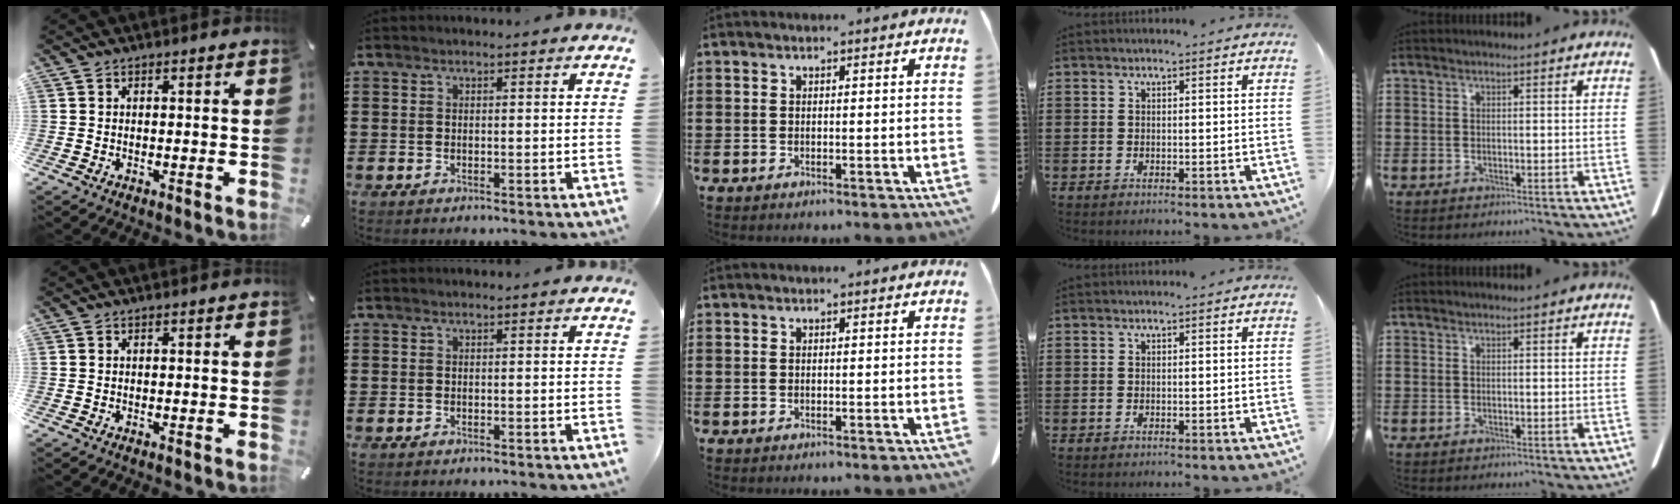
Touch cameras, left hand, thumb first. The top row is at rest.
{}